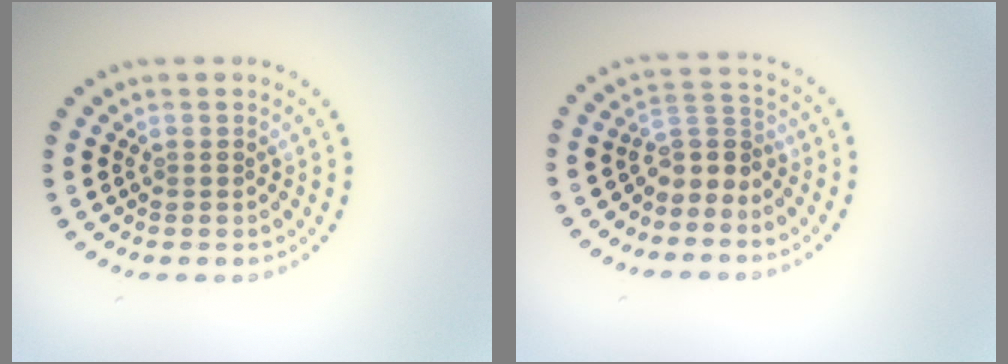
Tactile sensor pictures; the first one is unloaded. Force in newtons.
{"total": 2.6, "press": 1.8, "slide": 1.9}